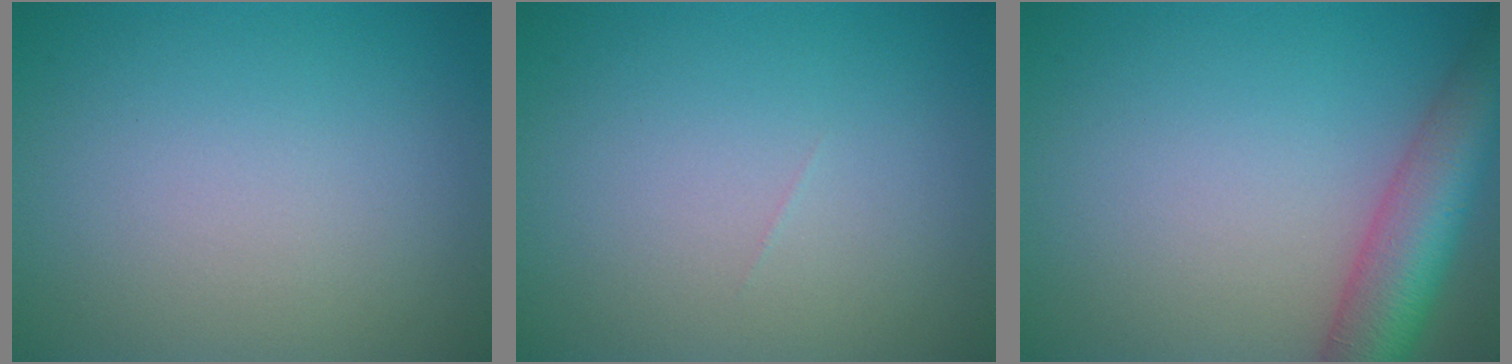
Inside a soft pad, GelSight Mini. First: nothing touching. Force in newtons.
{"total": 0.0}
{"total": 7.4, "press": 7.4, "slide": 0.5}